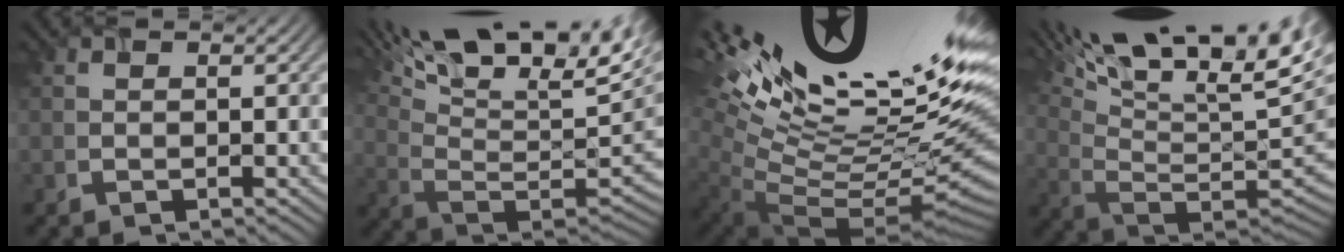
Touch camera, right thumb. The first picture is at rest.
{"total": 19.8, "force": [9.8, 6.9, 15.7], "torque": [-0.248, 0.033, 0.149]}
{"total": 17.1, "force": [6.5, 6.1, 14.6], "torque": [-0.172, 0.014, 0.129]}
{"total": 17.5, "force": [9.0, 5.9, 13.8], "torque": [-0.237, 0.016, 0.144]}